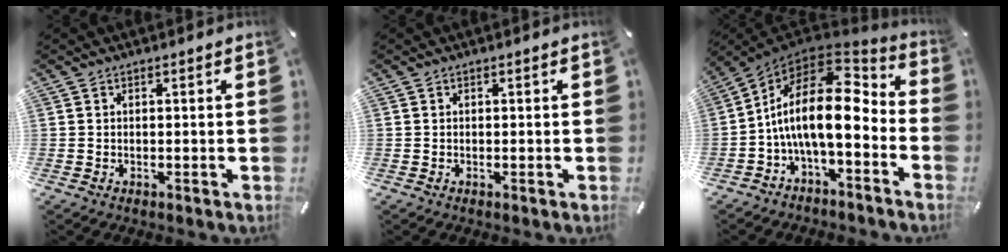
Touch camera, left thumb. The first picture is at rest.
{"total": 0.0}
{"total": 18.1, "force": [0.3, 8.4, 16.0], "torque": [-0.302, -0.018, 0.000]}